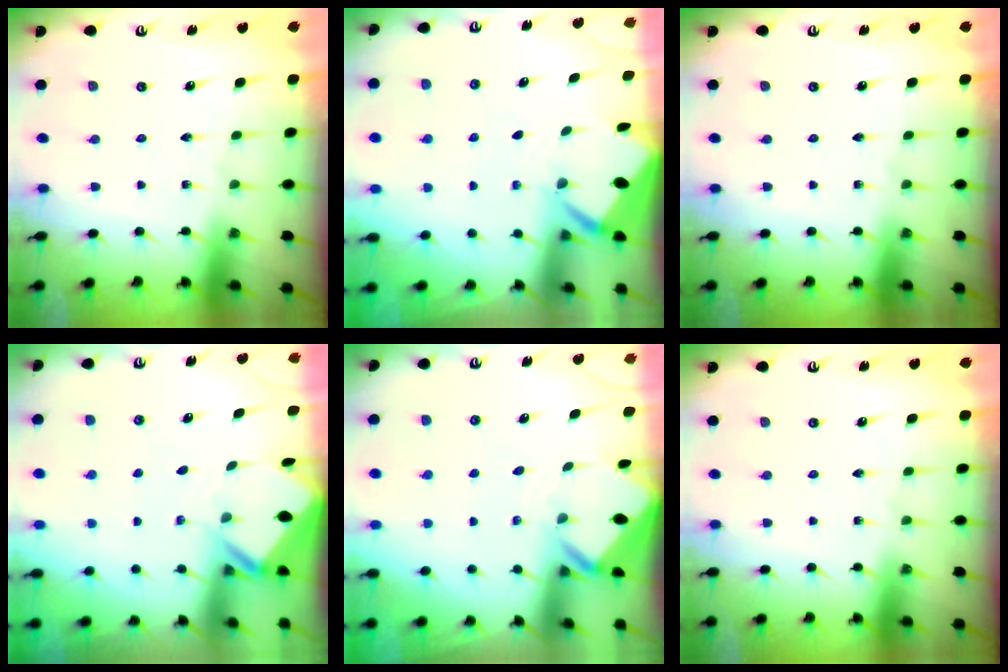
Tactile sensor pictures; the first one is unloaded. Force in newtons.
{"total": 2.6, "press": 2.6, "slide": 0.3}
{"total": 0.0}
{"total": 2.6, "press": 2.6, "slide": 0.1}
{"total": 2.8, "press": 2.8, "slide": 0.2}
{"total": 0.0}